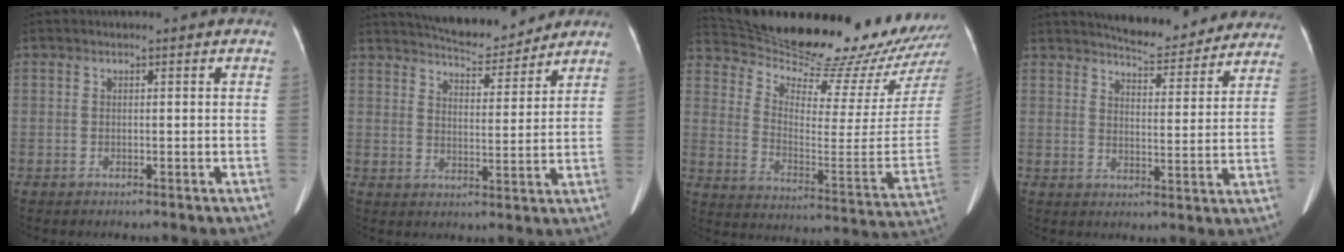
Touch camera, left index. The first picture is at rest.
{"total": 12.6, "force": [11.6, 2.3, 4.2], "torque": [-0.065, 0.005, 0.171]}
{"total": 28.9, "force": [27.0, 2.5, 10.1], "torque": [-0.174, -0.119, 0.362]}
{"total": 14.1, "force": [13.2, 2.8, 4.1], "torque": [-0.043, -0.011, 0.160]}